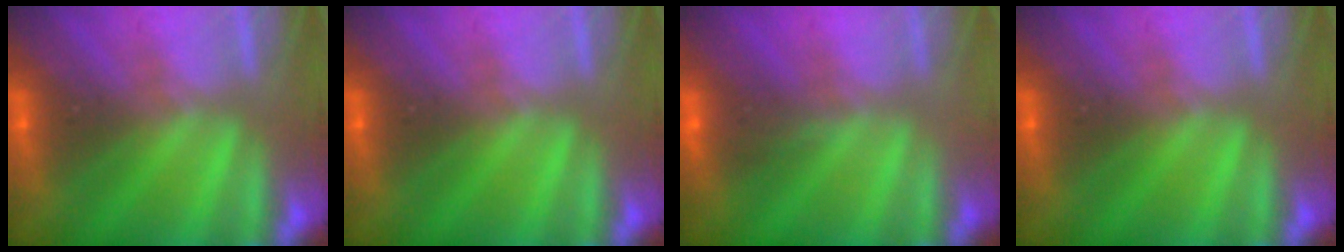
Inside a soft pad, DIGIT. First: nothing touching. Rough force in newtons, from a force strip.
{"total": 0.0}
{"total": 3.1}
{"total": 0.0}